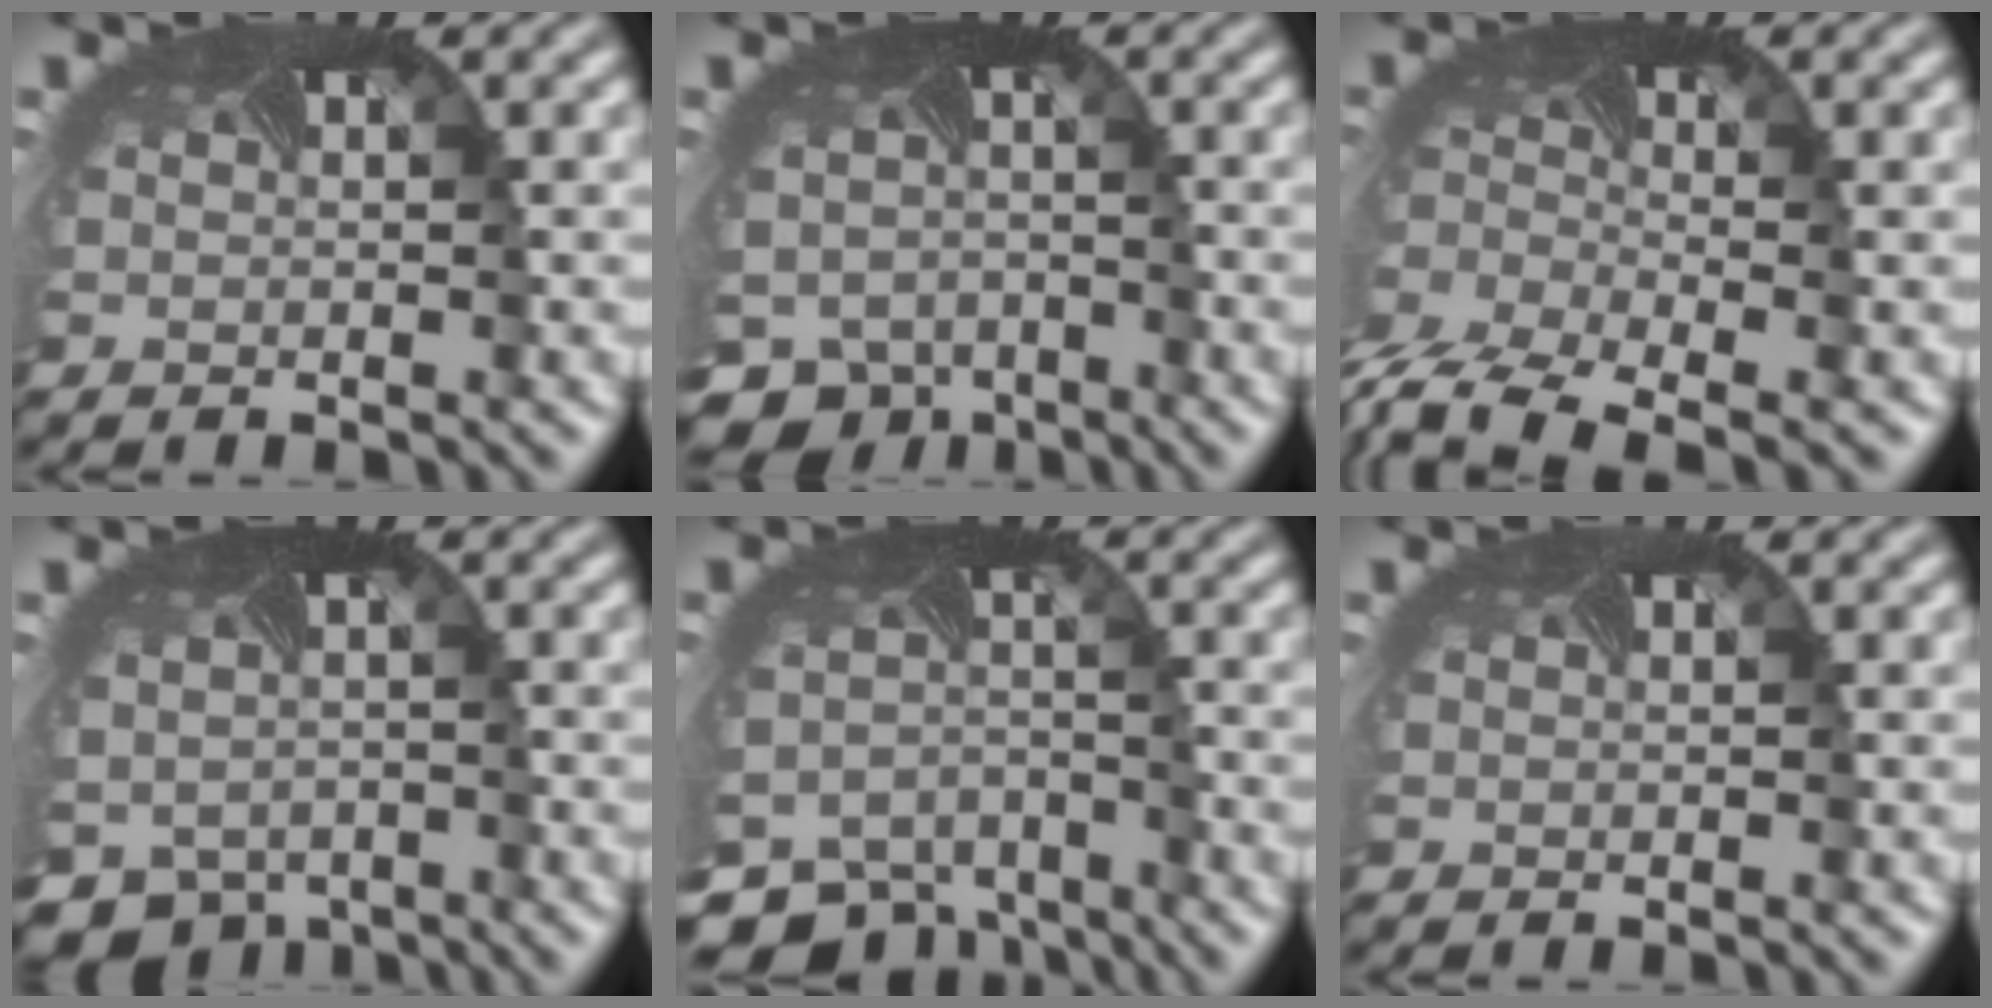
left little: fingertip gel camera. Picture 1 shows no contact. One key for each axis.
{"total": 8.7, "fx": -6.5, "fy": 5.3, "fz": 2.5, "tx": -0.055, "ty": -0.042, "tz": -0.092}
{"total": 7.2, "fx": -5.9, "fy": 2.2, "fz": 3.4, "tx": -0.094, "ty": -0.029, "tz": -0.115}
{"total": 7.7, "fx": -5.1, "fy": 4.9, "fz": 2.9, "tx": -0.068, "ty": -0.039, "tz": -0.066}
{"total": 9.2, "fx": -8.0, "fy": 3.8, "fz": 2.6, "tx": -0.062, "ty": -0.032, "tz": -0.130}
{"total": 0.0}